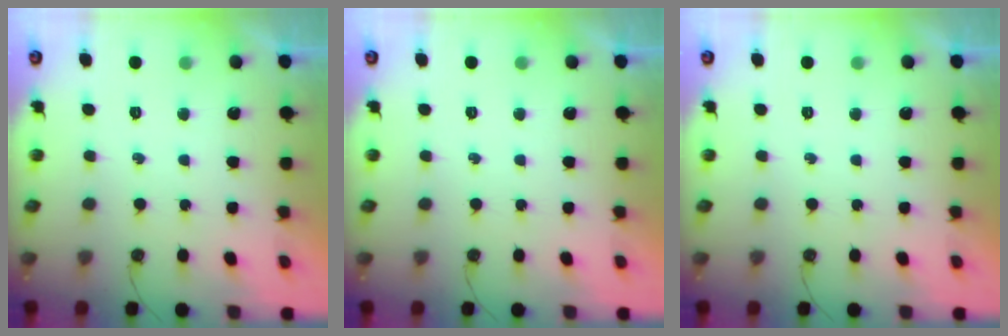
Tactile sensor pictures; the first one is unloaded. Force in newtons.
{"total": 0.0}
{"total": 0.0}